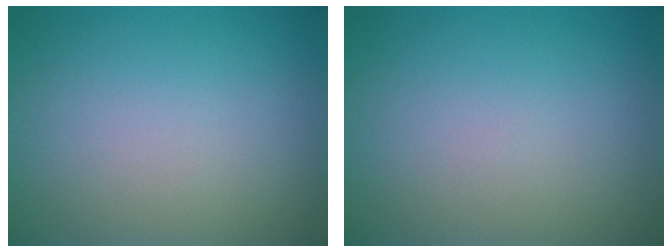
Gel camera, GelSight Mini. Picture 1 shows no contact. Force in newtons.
{"total": 0.0}